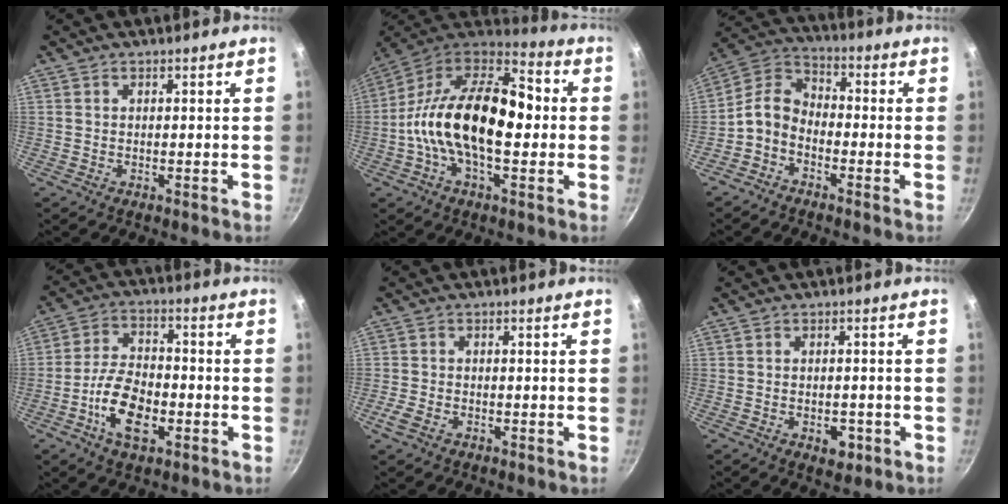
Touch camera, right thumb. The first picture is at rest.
{"total": 23.9, "force": [-0.8, 13.1, 20.0], "torque": [-0.323, 0.045, -0.039]}
{"total": 8.0, "force": [-3.0, 5.6, 4.8], "torque": [-0.087, 0.055, -0.078]}
{"total": 11.4, "force": [-4.0, 6.1, 8.7], "torque": [-0.153, 0.030, -0.078]}
{"total": 3.4, "force": [-1.8, 2.1, 2.0], "torque": [-0.046, 0.011, -0.037]}
{"total": 4.1, "force": [-1.7, 2.5, 2.7], "torque": [-0.024, 0.011, -0.017]}